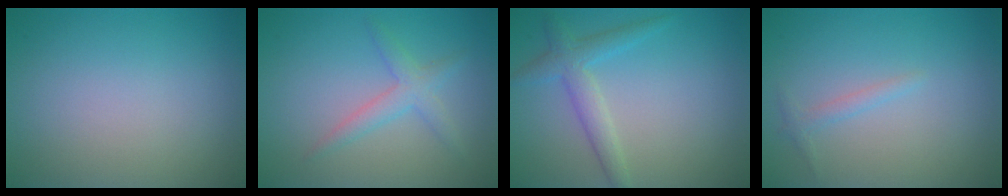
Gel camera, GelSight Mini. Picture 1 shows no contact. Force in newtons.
{"total": 2.2, "press": 2.2, "slide": 0.1}
{"total": 2.8, "press": 2.8, "slide": 0.2}
{"total": 0.9, "press": 0.9, "slide": 0.1}